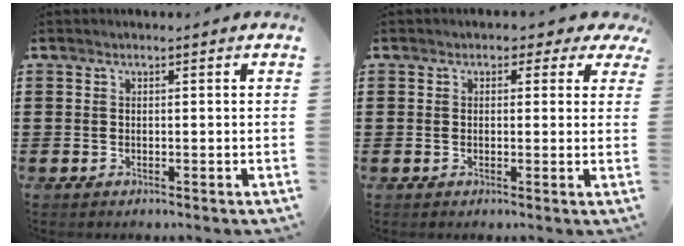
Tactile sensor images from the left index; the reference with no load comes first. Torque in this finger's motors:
{"motor_torque": [1.33, -0.82, 0.17, 0.00]}